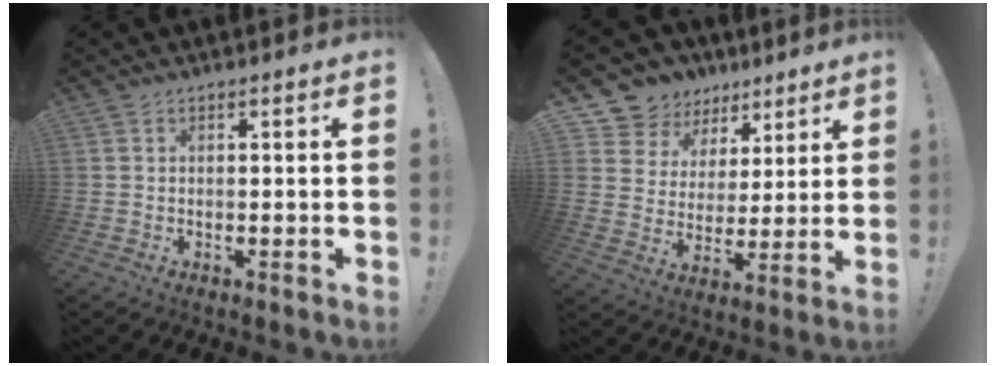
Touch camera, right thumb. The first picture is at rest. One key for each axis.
{"total": 10.2, "fx": 6.7, "fy": 7.5, "fz": 1.6, "tx": -0.035, "ty": -0.054, "tz": 0.136}